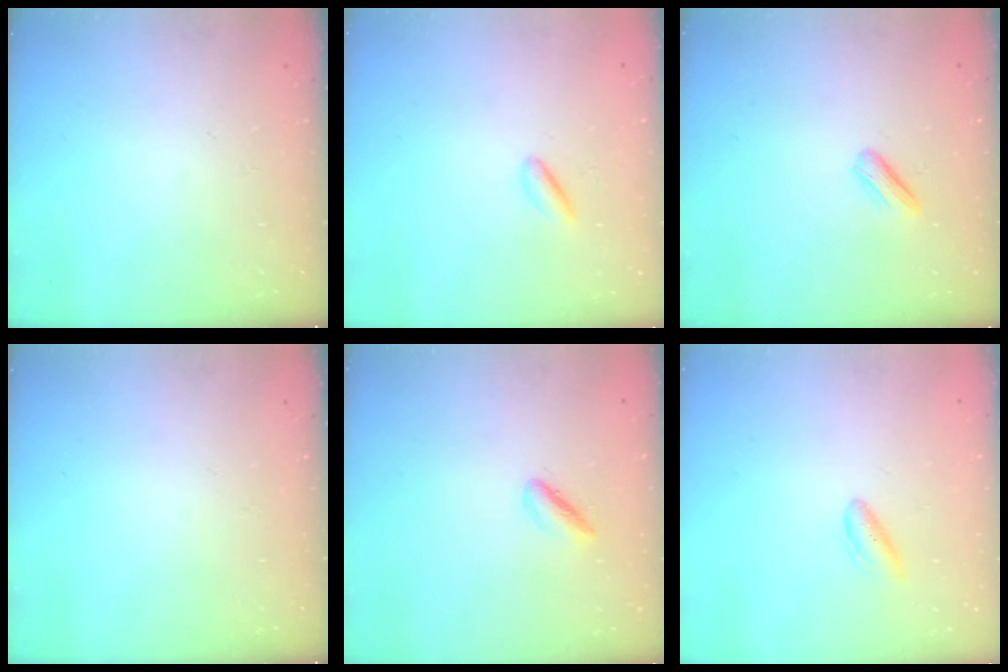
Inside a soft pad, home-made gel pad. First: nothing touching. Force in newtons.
{"total": 2.2, "press": 2.1, "slide": 0.7}
{"total": 4.1, "press": 3.9, "slide": 1.2}
{"total": 0.0}
{"total": 1.9, "press": 1.8, "slide": 0.4}
{"total": 3.7, "press": 3.5, "slide": 1.2}